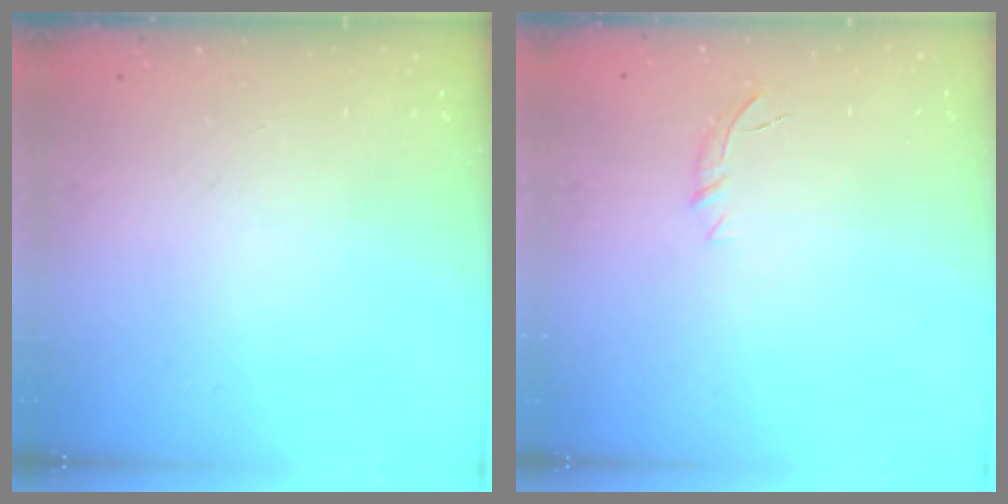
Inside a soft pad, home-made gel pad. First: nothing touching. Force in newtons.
{"total": 5.5, "press": 5.1, "slide": 2.0}